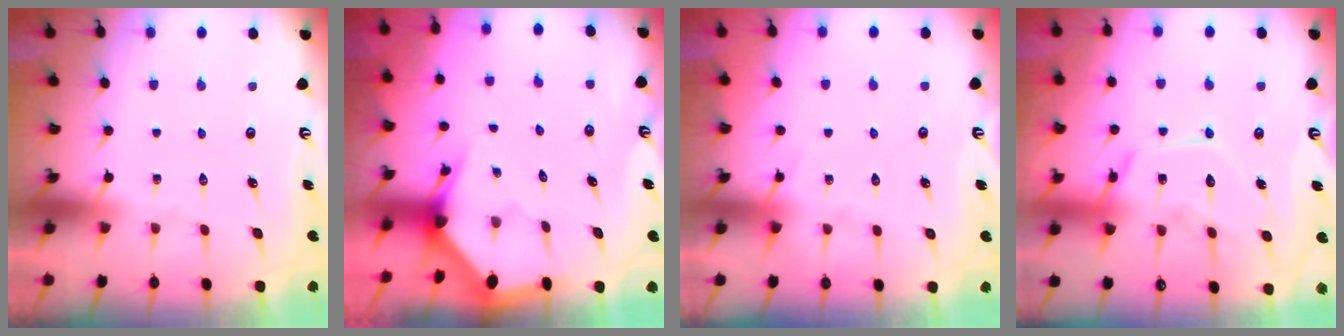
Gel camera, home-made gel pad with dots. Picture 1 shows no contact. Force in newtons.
{"total": 2.8, "press": 2.8, "slide": 0.1}
{"total": 4.9, "press": 4.9, "slide": 0.6}
{"total": 13.2, "press": 13.1, "slide": 1.1}